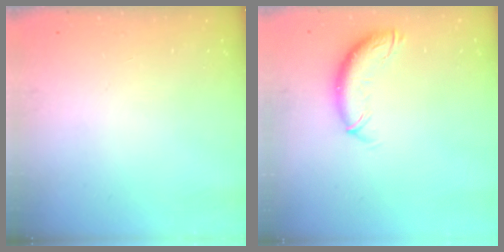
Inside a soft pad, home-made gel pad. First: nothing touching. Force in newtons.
{"total": 9.7, "press": 9.7, "slide": 0.9}